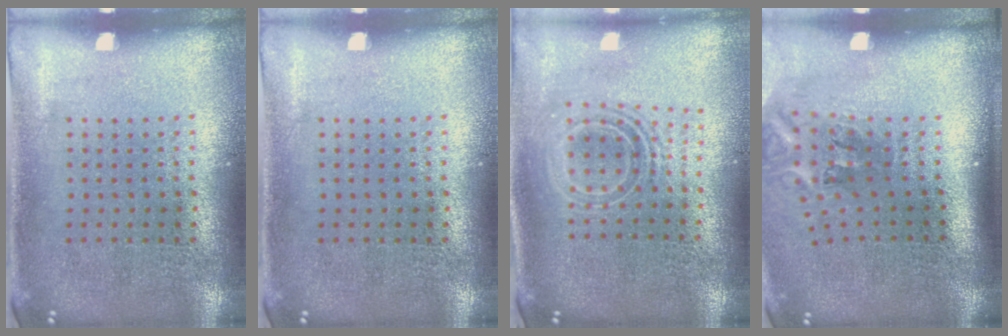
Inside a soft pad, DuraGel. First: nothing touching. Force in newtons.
{"total": 0.0}
{"total": 1.9, "press": 1.5, "slide": 1.2}
{"total": 2.3, "press": 1.4, "slide": 1.9}